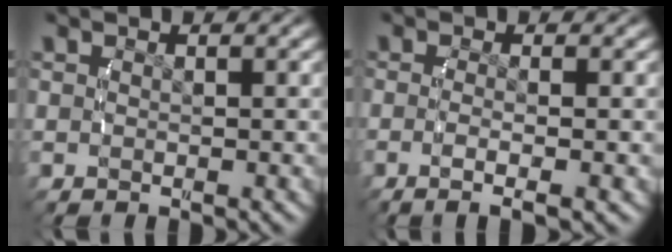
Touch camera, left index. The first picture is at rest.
{"total": 3.2, "force": [-1.7, 0.1, 2.7], "torque": [-0.050, -0.009, -0.023]}